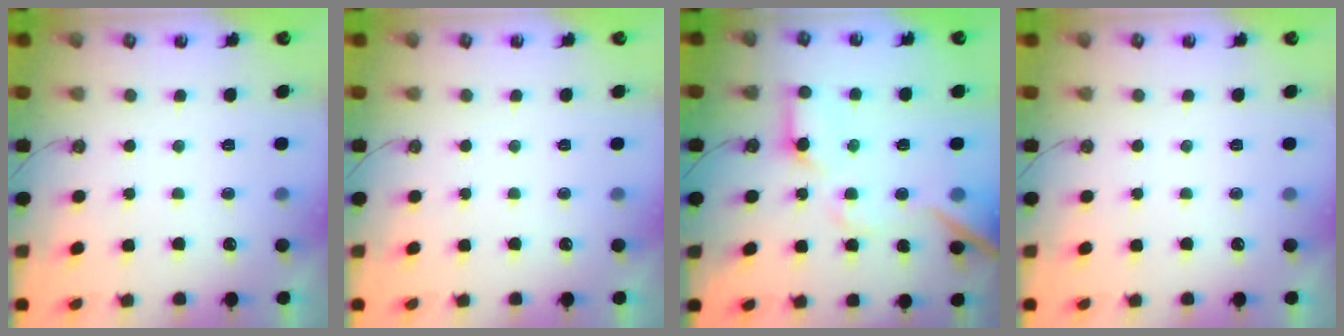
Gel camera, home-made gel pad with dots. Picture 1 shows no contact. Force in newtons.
{"total": 0.0}
{"total": 13.5, "press": 13.4, "slide": 1.5}
{"total": 0.0}